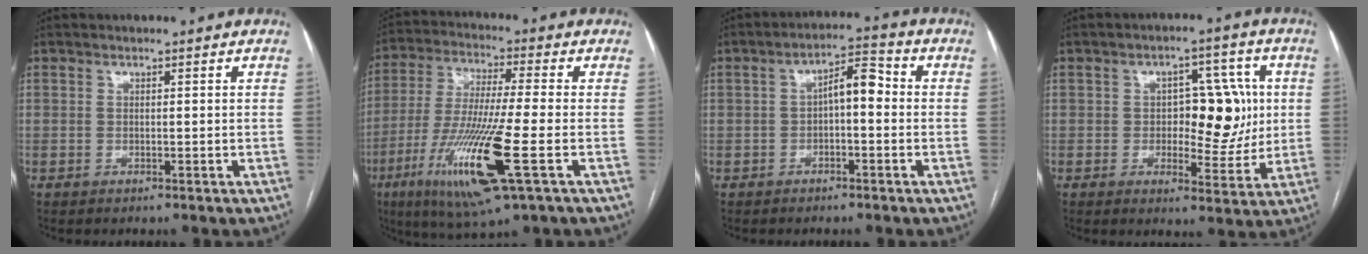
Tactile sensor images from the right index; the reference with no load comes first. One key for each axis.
{"total": 16.3, "fx": -6.0, "fy": 0.7, "fz": 15.1, "tx": -0.312, "ty": -0.030, "tz": -0.107}
{"total": 5.5, "fx": -0.2, "fy": 1.9, "fz": 5.2, "tx": -0.082, "ty": 0.030, "tz": -0.006}
{"total": 10.2, "fx": 0.7, "fy": 5.1, "fz": 8.8, "tx": -0.110, "ty": 0.018, "tz": 0.019}